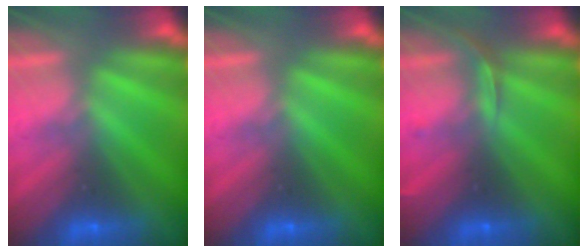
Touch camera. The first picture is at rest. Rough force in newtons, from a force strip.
{"total": 0.0}
{"total": 2.7}